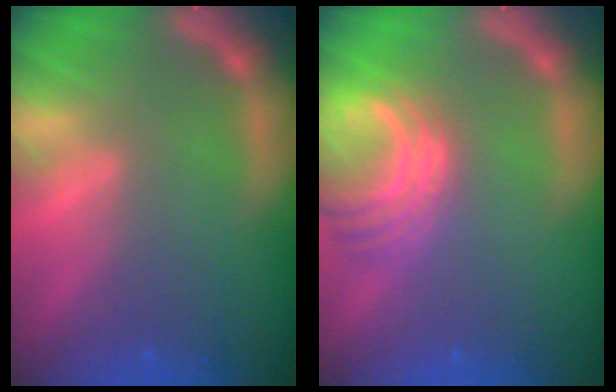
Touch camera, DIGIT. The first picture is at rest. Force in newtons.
{"total": 6.0}